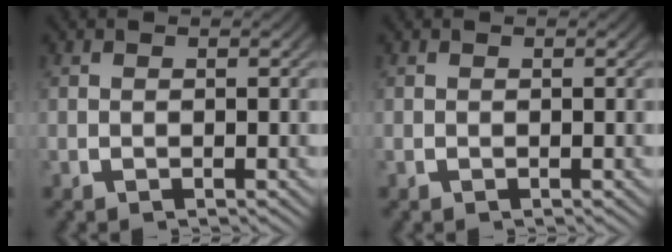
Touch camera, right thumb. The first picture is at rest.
{"total": 0.0}